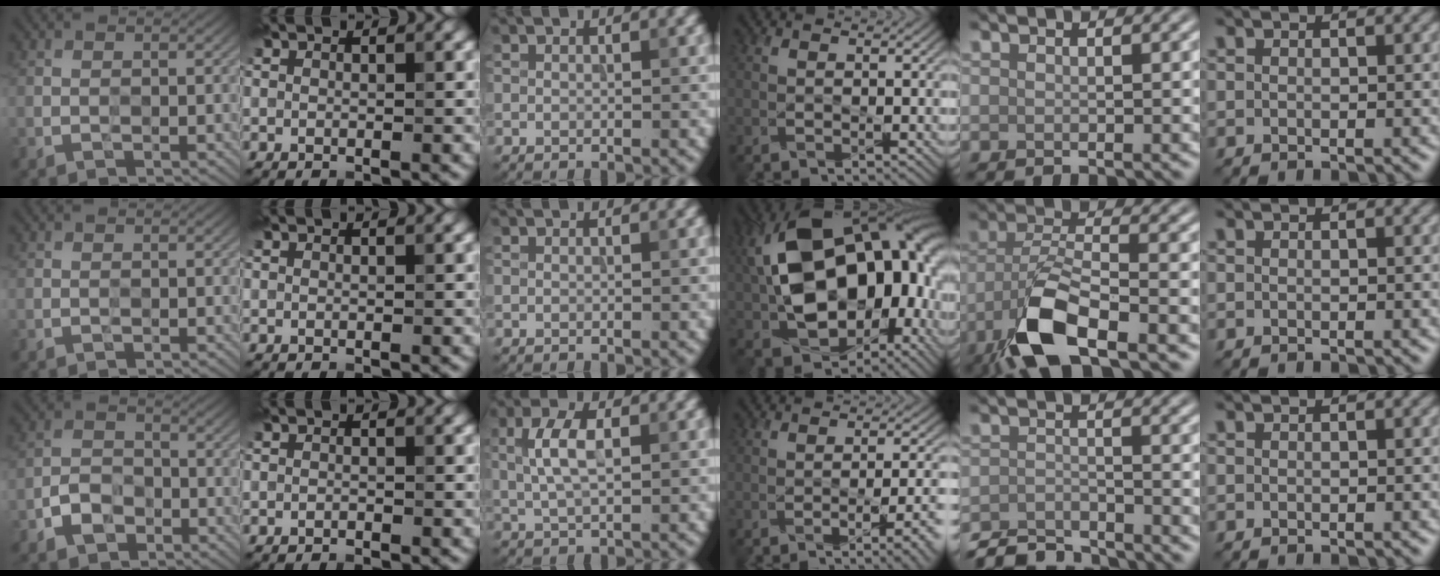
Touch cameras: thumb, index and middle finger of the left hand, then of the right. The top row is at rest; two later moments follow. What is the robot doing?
{"motion": "wipe", "object": "glasses"}